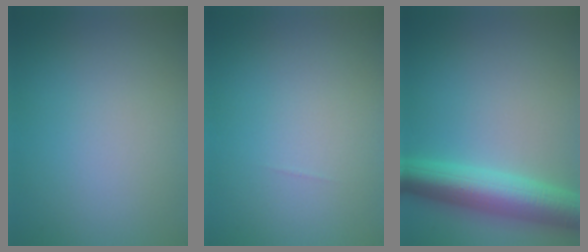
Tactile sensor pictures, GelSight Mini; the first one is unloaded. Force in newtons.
{"total": 0.0}
{"total": 6.7, "press": 6.7, "slide": 0.0}